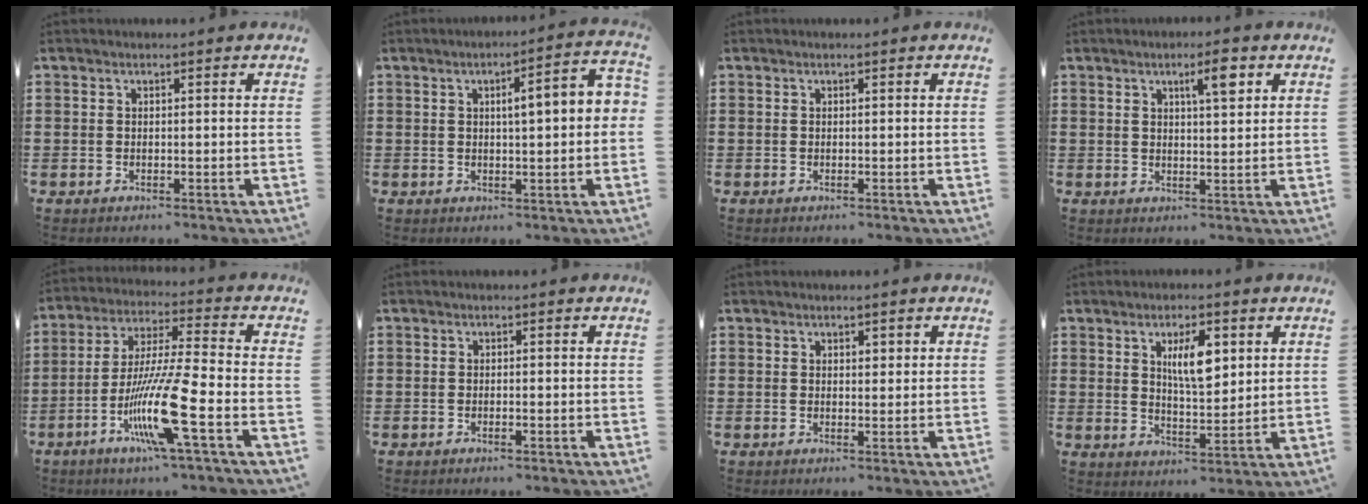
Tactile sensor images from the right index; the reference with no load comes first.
{"total": 4.8, "force": [0.5, 0.7, 4.8], "torque": [-0.080, -0.001, 0.001]}
{"total": 0.0}
{"total": 4.4, "force": [2.3, 0.9, 3.7], "torque": [-0.054, -0.001, 0.031]}
{"total": 13.6, "force": [-5.5, 0.6, 12.4], "torque": [-0.258, -0.013, -0.109]}
{"total": 0.7, "force": [-0.3, 0.1, 0.6], "torque": [-0.012, -0.004, -0.006]}
{"total": 0.9, "force": [0.6, 0.6, 0.4], "torque": [0.000, 0.001, 0.009]}
{"total": 6.8, "force": [2.4, 2.5, 5.8], "torque": [-0.106, 0.001, 0.037]}